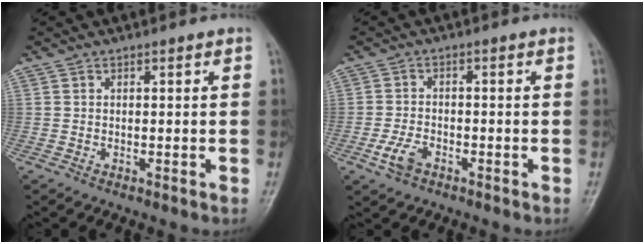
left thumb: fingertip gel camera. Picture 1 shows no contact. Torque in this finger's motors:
{"motor_torque": [0.36, 0.63, 0.46, 0.19, 0.05]}